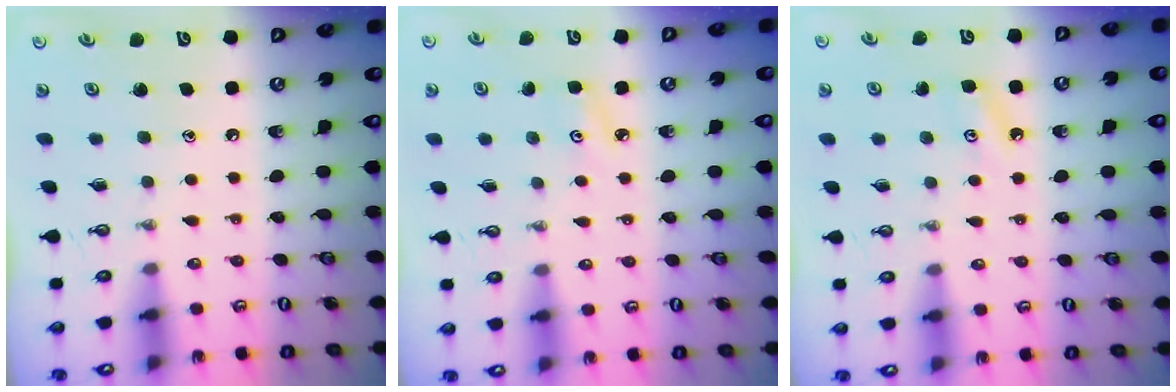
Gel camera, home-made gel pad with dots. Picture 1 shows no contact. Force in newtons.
{"total": 3.3, "press": 3.3, "slide": 0.4}
{"total": 3.9, "press": 3.9, "slide": 0.6}